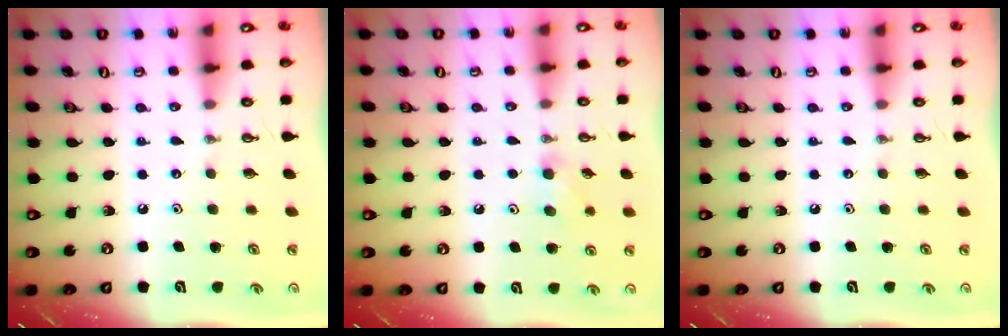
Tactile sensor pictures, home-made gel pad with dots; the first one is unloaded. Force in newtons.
{"total": 7.3, "press": 6.9, "slide": 2.1}
{"total": 0.0}